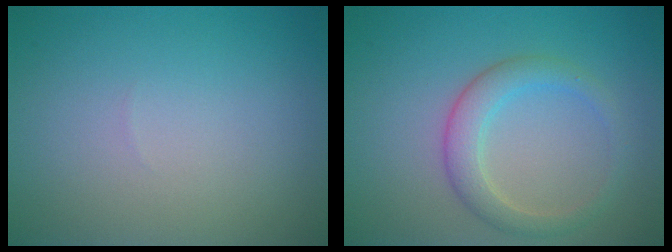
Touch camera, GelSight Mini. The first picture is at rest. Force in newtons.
{"total": 3.0, "press": 3.0, "slide": 0.2}